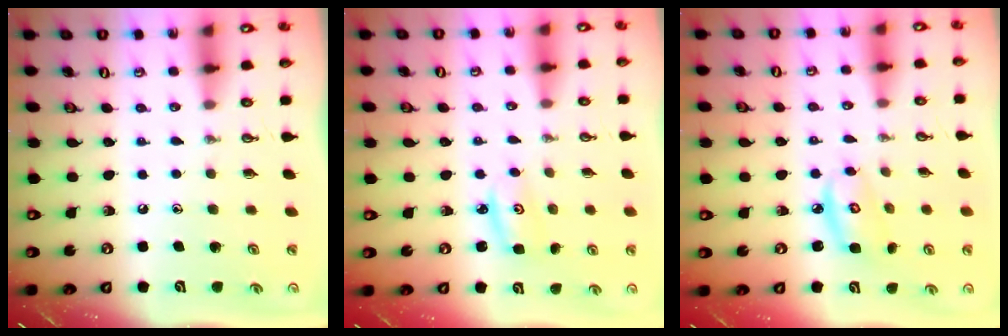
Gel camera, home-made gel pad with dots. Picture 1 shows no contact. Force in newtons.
{"total": 2.9, "press": 2.9, "slide": 0.3}
{"total": 6.0, "press": 6.0, "slide": 0.1}